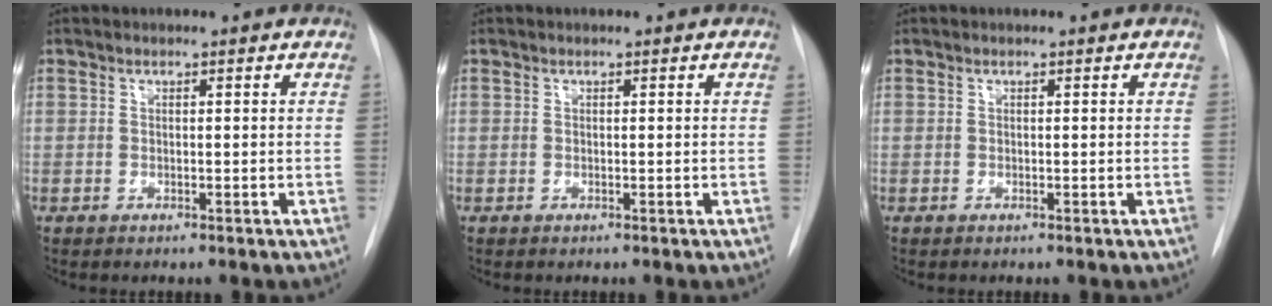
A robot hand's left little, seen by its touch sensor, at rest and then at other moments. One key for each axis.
{"total": 0.0}
{"total": 0.0}